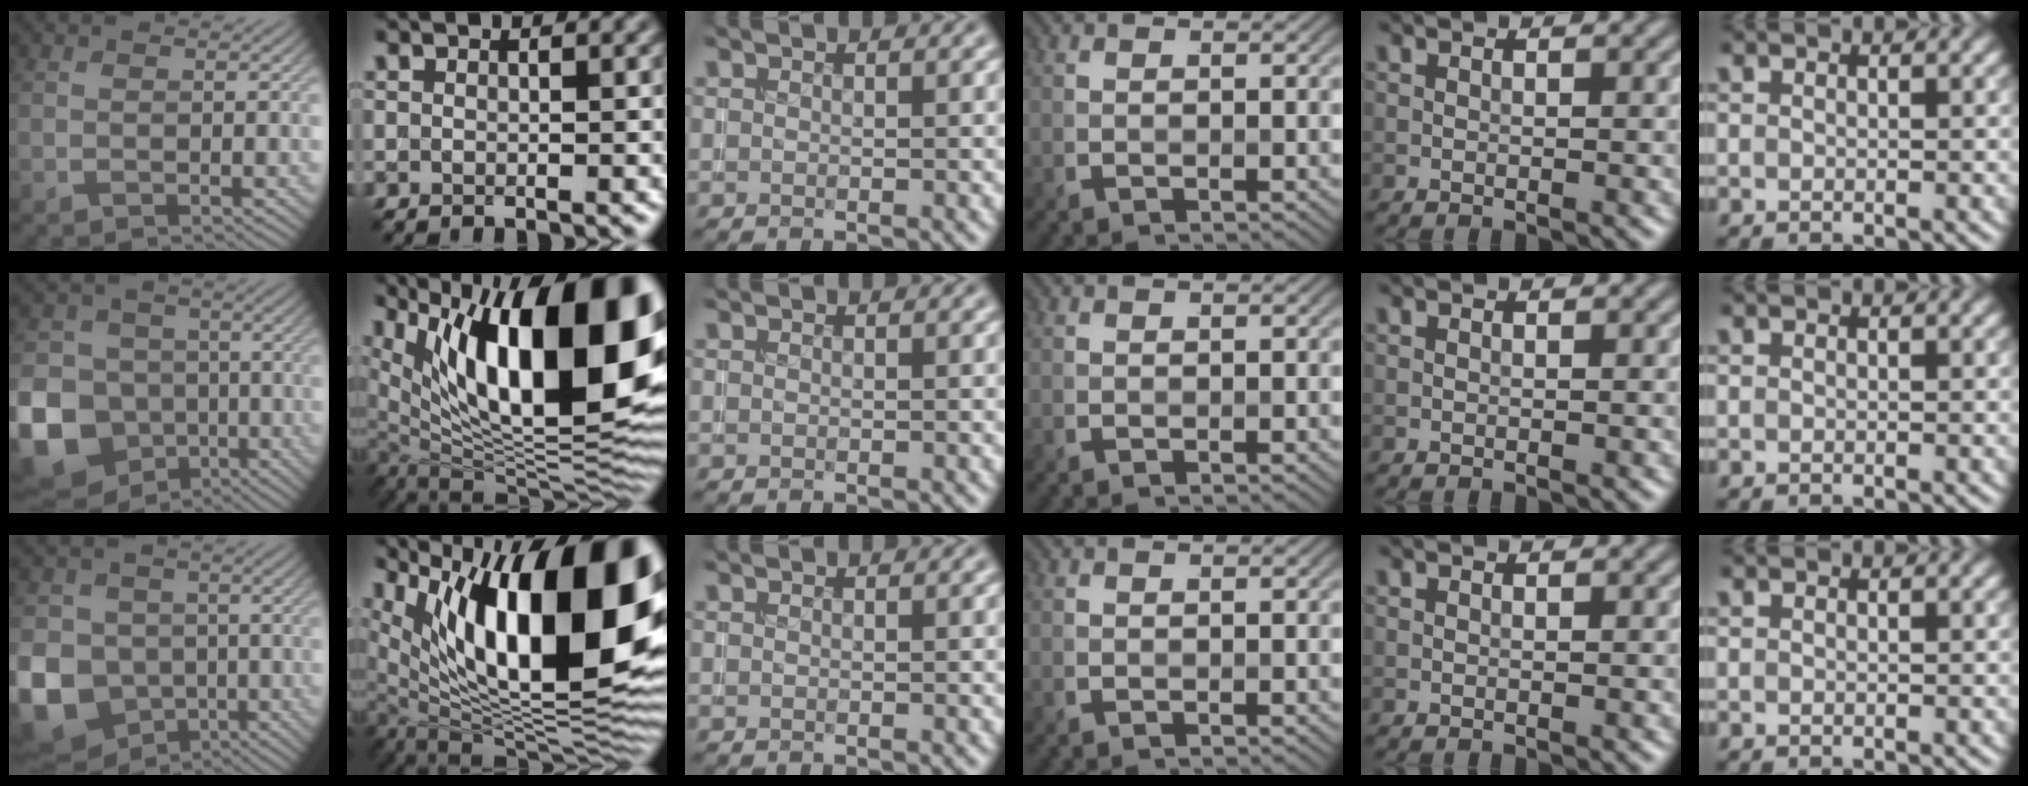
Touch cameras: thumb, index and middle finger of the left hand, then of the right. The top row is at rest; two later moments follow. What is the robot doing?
{"motion": "insert", "object": "coin"}